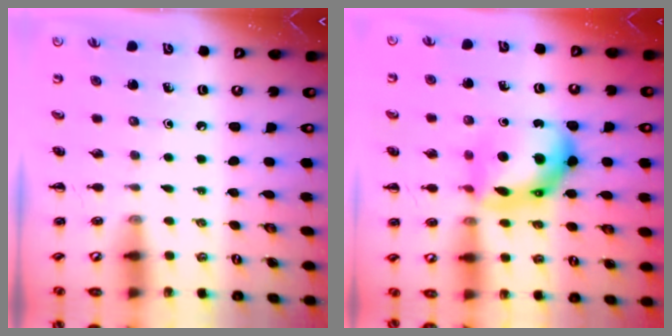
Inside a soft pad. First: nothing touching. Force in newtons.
{"total": 14.7, "press": 14.6, "slide": 0.9}